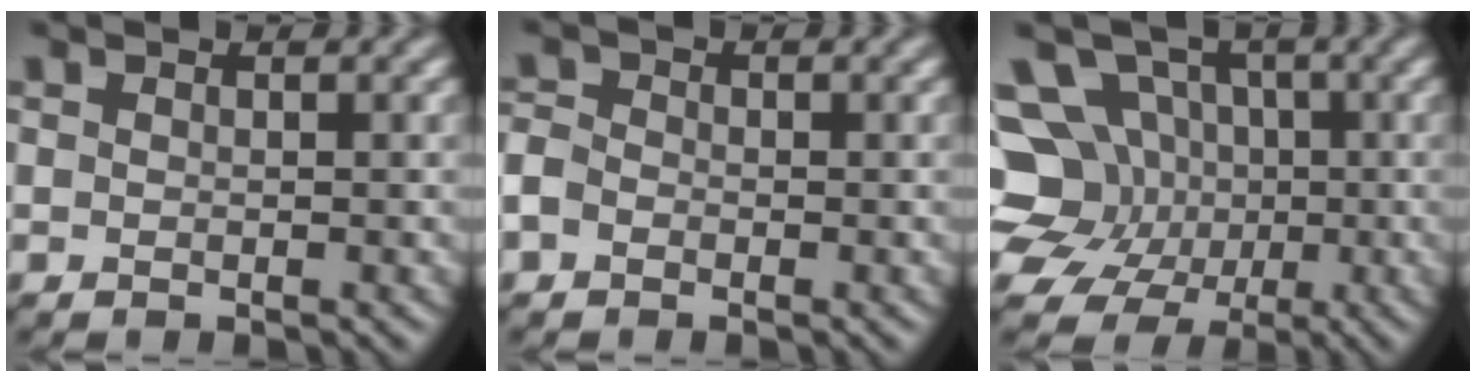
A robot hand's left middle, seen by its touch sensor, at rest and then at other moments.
{"total": 2.4, "force": [-1.1, 1.9, 0.8], "torque": [-0.001, 0.011, -0.040]}
{"total": 11.6, "force": [-0.2, 10.3, 5.3], "torque": [-0.128, 0.021, -0.039]}